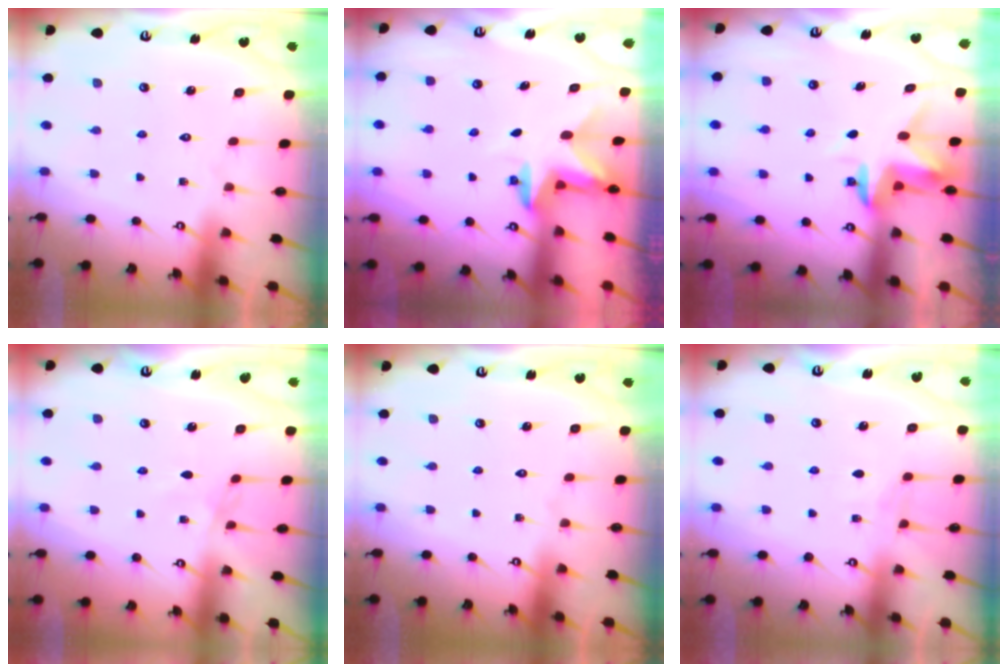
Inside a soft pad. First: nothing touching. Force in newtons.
{"total": 2.4, "press": 2.3, "slide": 0.4}
{"total": 3.4, "press": 3.4, "slide": 0.2}
{"total": 1.7, "press": 1.6, "slide": 0.4}
{"total": 0.0}
{"total": 3.7, "press": 3.7, "slide": 0.4}